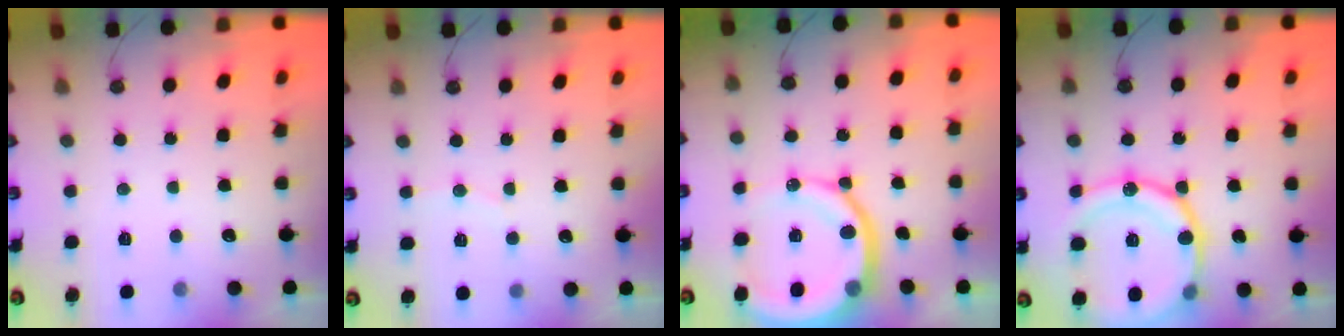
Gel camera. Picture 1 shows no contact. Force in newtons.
{"total": 4.2, "press": 3.9, "slide": 1.6}
{"total": 15.0, "press": 14.8, "slide": 2.0}
{"total": 19.6, "press": 19.3, "slide": 3.3}